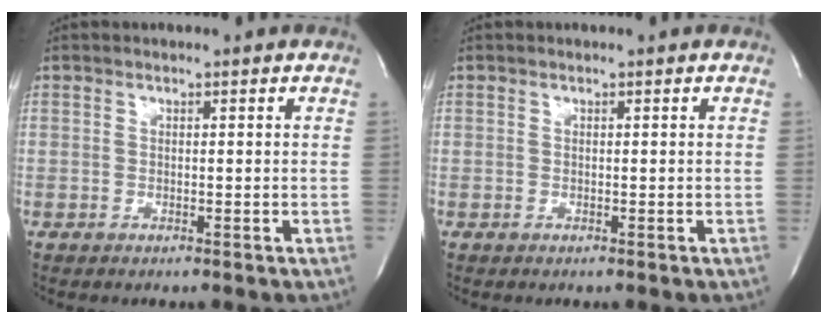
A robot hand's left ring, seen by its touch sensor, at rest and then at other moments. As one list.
[{"total": 0.0}]